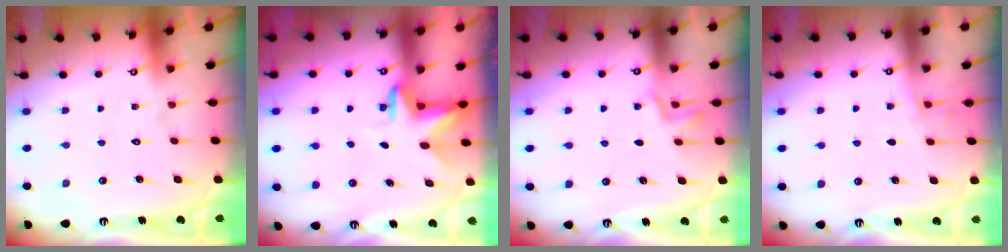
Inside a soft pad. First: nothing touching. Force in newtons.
{"total": 2.9, "press": 2.8, "slide": 0.7}
{"total": 1.9, "press": 1.2, "slide": 1.4}
{"total": 2.6, "press": 2.5, "slide": 0.4}